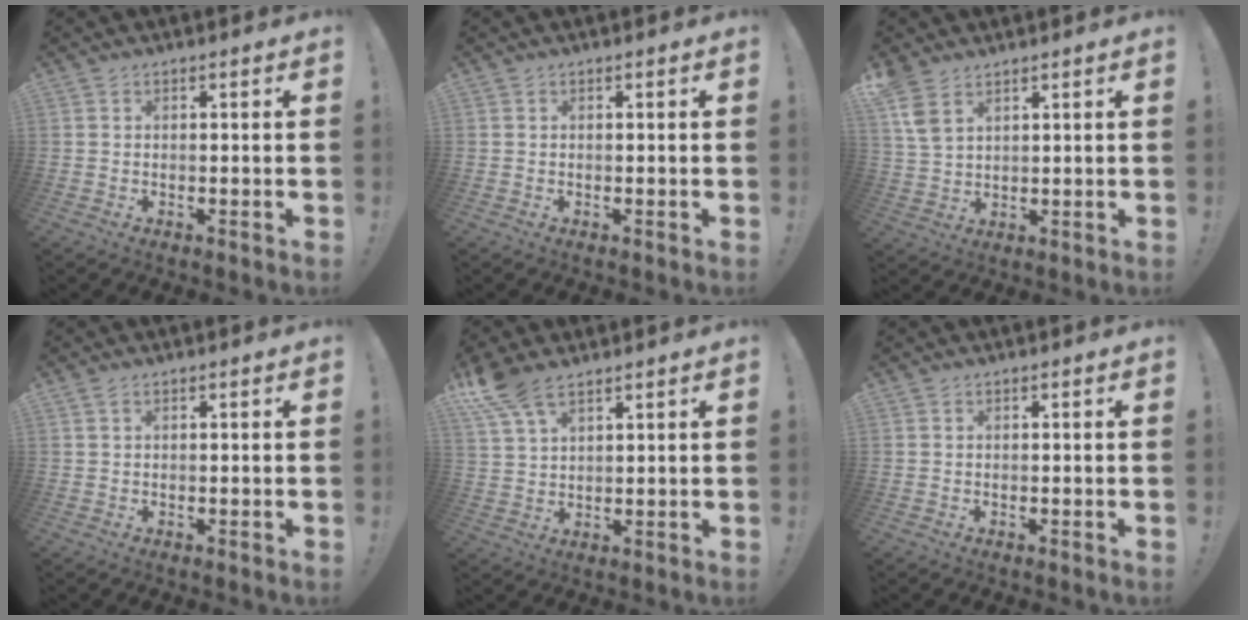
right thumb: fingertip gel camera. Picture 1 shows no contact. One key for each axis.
{"total": 0.0}
{"total": 7.1, "fx": 4.4, "fy": 3.7, "fz": 4.1, "tx": -0.081, "ty": -0.017, "tz": 0.085}
{"total": 1.2, "fx": 0.7, "fy": 0.6, "fz": 0.8, "tx": -0.014, "ty": 0.000, "tz": 0.011}
{"total": 8.6, "fx": 6.2, "fy": 3.5, "fz": 4.8, "tx": -0.091, "ty": -0.027, "tz": 0.121}
{"total": 0.0}